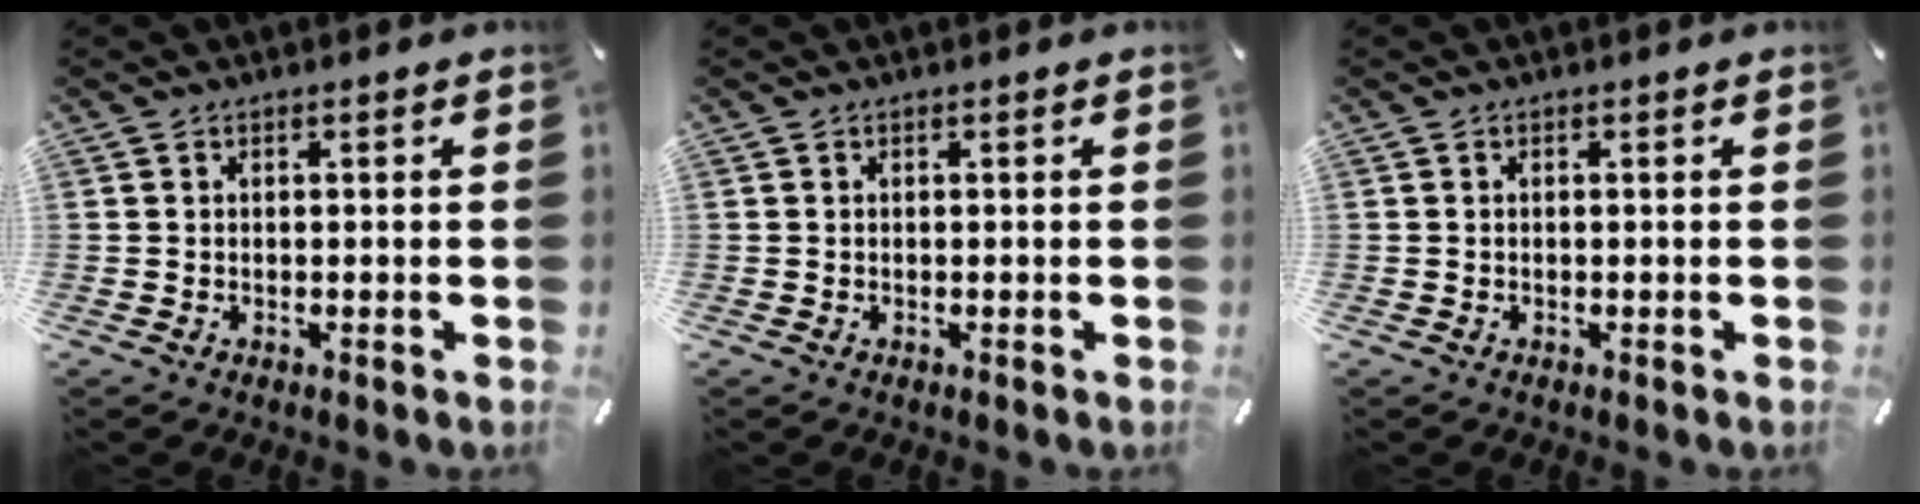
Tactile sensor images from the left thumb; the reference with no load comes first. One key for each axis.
{"total": 0.0}
{"total": 0.0}